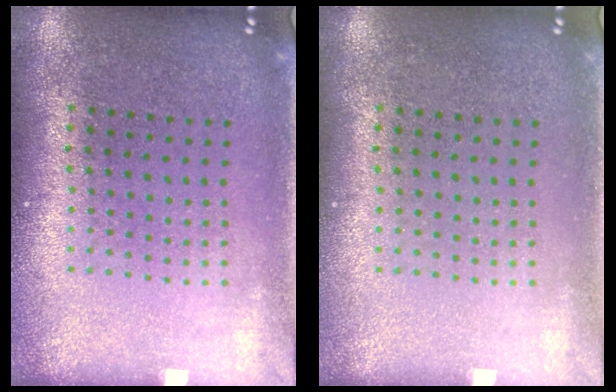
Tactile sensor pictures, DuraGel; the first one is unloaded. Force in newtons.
{"total": 0.0}